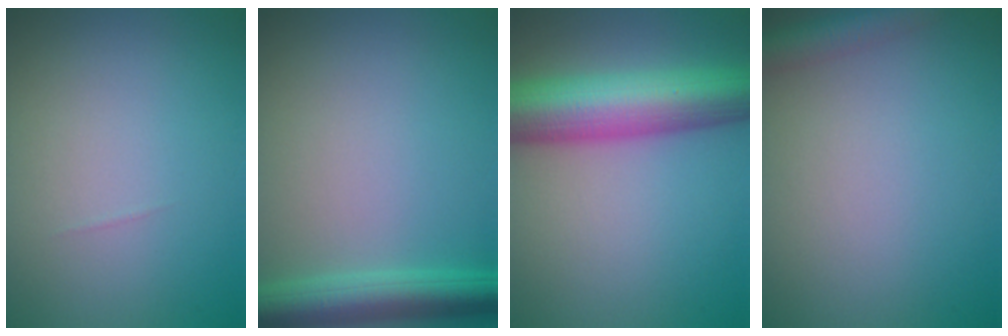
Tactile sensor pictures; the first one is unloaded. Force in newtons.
{"total": 4.8, "press": 4.8, "slide": 0.2}
{"total": 10.2, "press": 10.2, "slide": 0.3}
{"total": 2.9, "press": 2.9, "slide": 0.1}